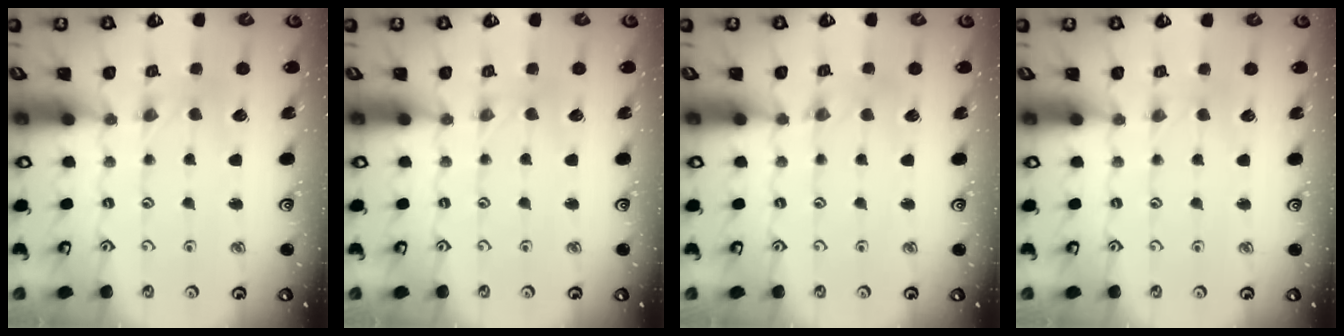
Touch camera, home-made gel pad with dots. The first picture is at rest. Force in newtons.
{"total": 0.0}
{"total": 2.6, "press": 2.6, "slide": 0.3}
{"total": 0.0}